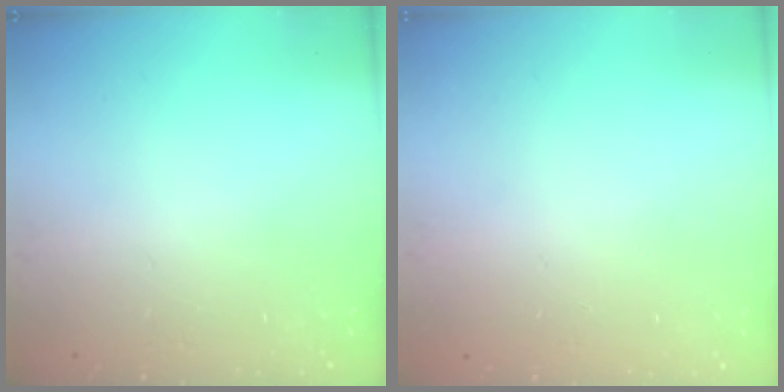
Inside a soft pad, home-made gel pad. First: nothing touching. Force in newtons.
{"total": 0.0}